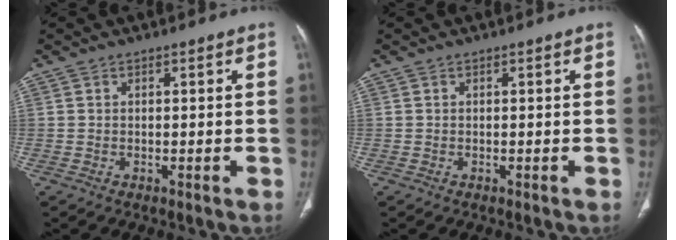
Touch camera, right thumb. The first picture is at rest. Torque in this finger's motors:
{"motor_torque": [0.49, 0.49, 0.00, 0.00, 0.00]}